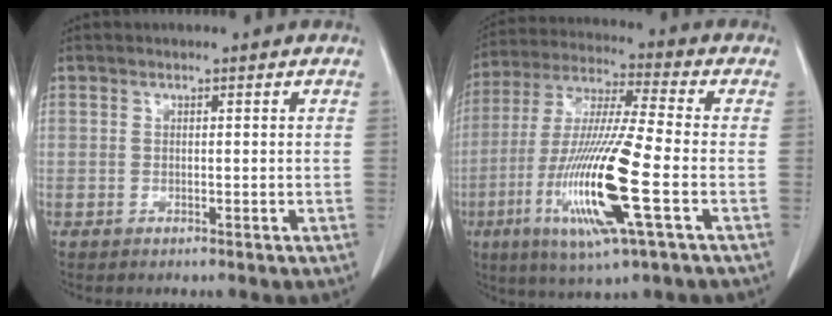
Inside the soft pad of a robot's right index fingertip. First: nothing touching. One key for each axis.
{"total": 17.7, "fx": -5.2, "fy": 0.6, "fz": 16.9, "tx": -0.348, "ty": -0.020, "tz": -0.097}